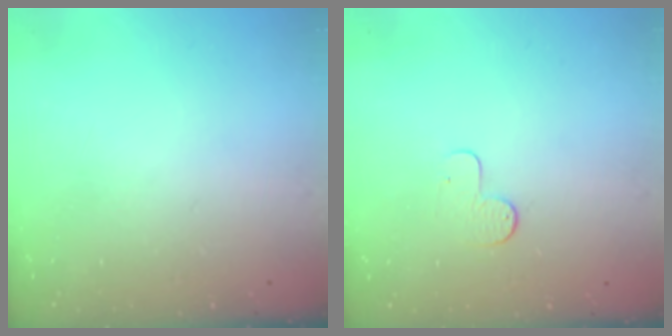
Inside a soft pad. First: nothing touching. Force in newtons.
{"total": 5.6, "press": 5.6, "slide": 0.5}